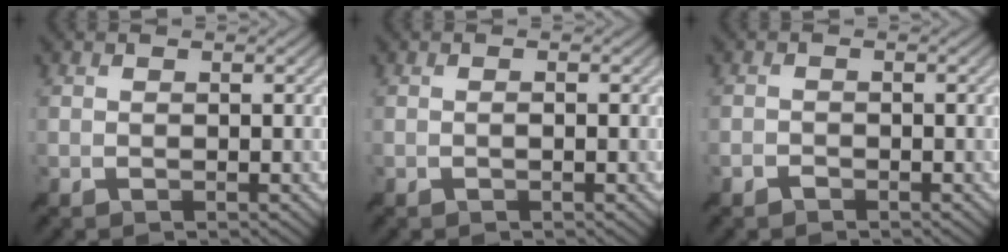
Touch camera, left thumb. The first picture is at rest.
{"total": 0.5, "force": [-0.1, 0.0, 0.5], "torque": [-0.009, 0.004, -0.003]}
{"total": 0.9, "force": [-0.8, 0.5, 0.2], "torque": [-0.004, 0.003, -0.017]}